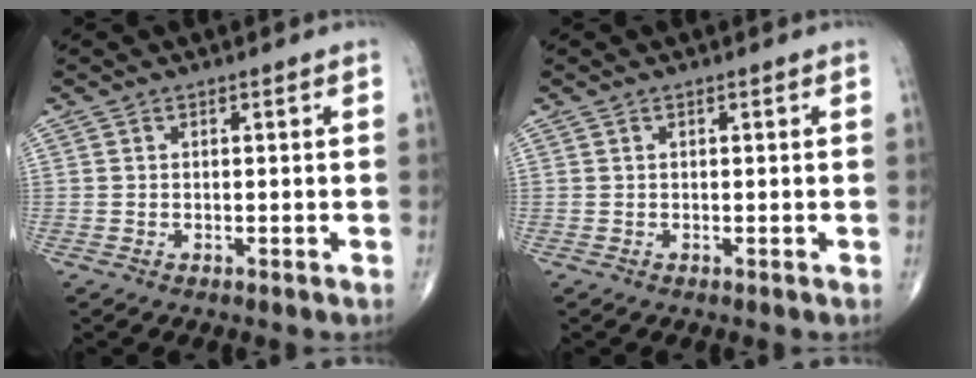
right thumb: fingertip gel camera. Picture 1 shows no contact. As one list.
[{"total": 0.0}]